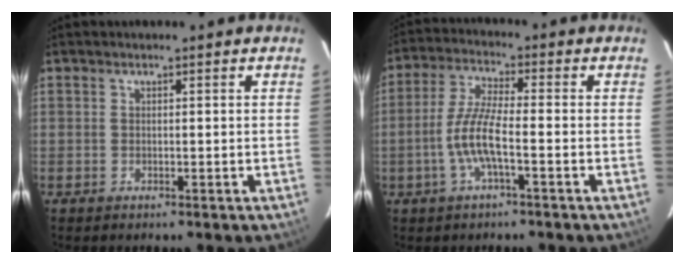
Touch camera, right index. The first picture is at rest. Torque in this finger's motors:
{"motor_torque": [0.86, -0.47, 0.49, 0.16]}